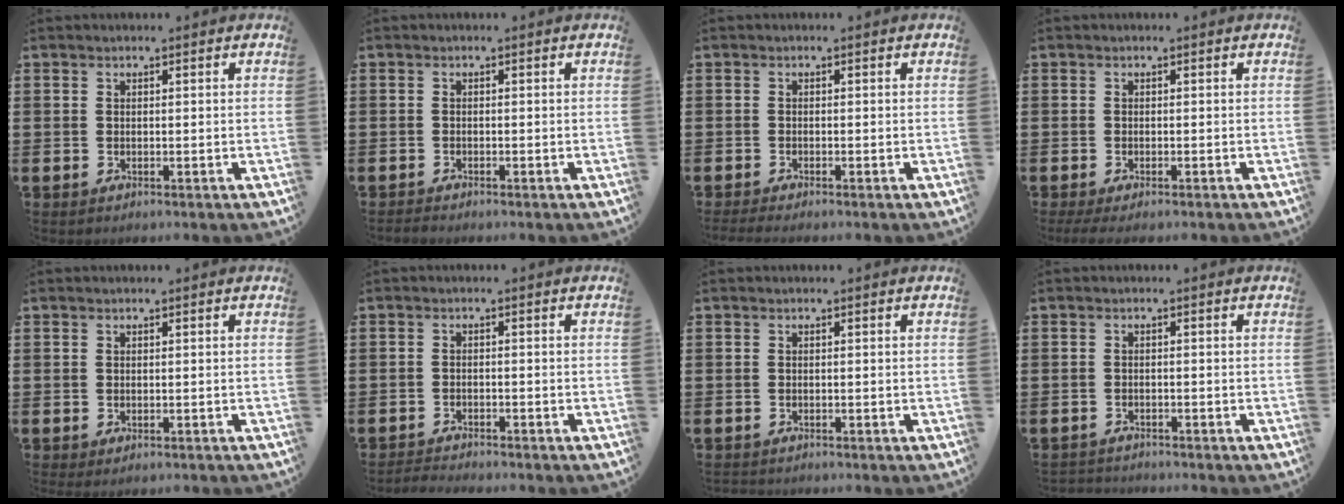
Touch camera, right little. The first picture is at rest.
{"total": 1.1, "force": [-1.0, 0.1, -0.1], "torque": [-0.001, 0.002, -0.022]}
{"total": 0.8, "force": [-0.8, -0.2, 0.1], "torque": [-0.002, 0.001, -0.015]}
{"total": 1.4, "force": [-1.2, 0.2, 0.7], "torque": [-0.012, 0.002, -0.024]}
{"total": 0.0}
{"total": 2.1, "force": [-2.1, 0.0, -0.2], "torque": [-0.003, 0.003, -0.047]}
{"total": 0.9, "force": [-0.9, 0.1, -0.1], "torque": [-0.001, 0.001, -0.020]}
{"total": 1.8, "force": [-1.7, 0.1, -0.2], "torque": [0.000, 0.002, -0.039]}